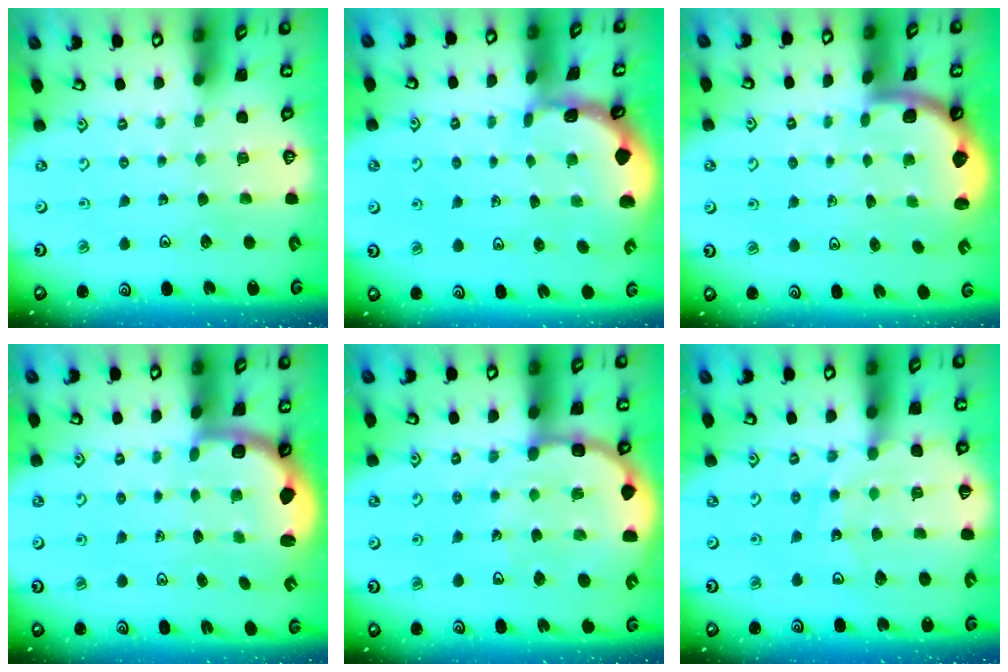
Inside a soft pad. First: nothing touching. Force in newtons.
{"total": 0.9, "press": 0.9, "slide": 0.2}
{"total": 1.9, "press": 1.9, "slide": 0.3}
{"total": 2.3, "press": 2.0, "slide": 1.1}
{"total": 11.3, "press": 10.9, "slide": 2.6}
{"total": 12.9, "press": 12.8, "slide": 1.6}